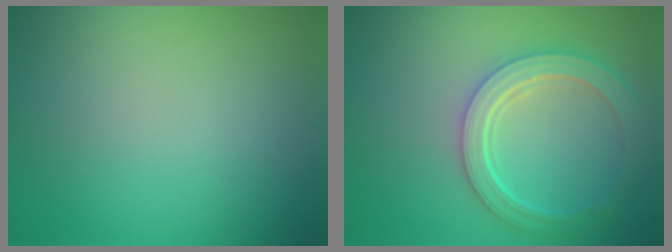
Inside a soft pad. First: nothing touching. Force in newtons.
{"total": 5.1, "press": 4.0, "slide": 3.1}